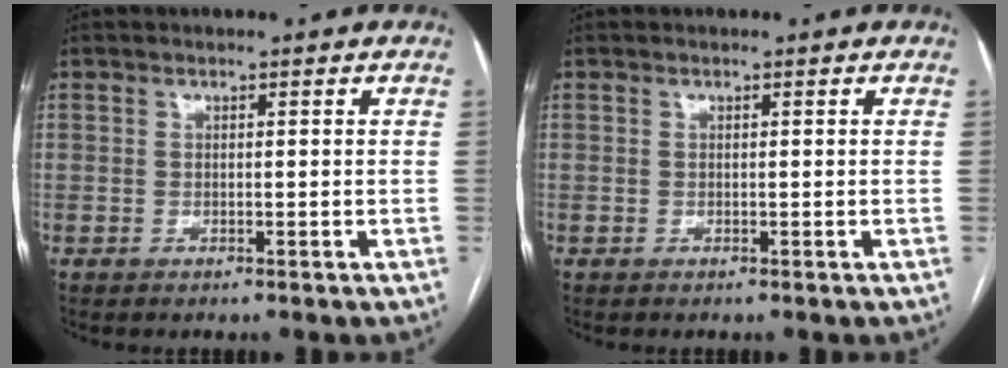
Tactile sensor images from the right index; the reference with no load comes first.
{"total": 0.0}